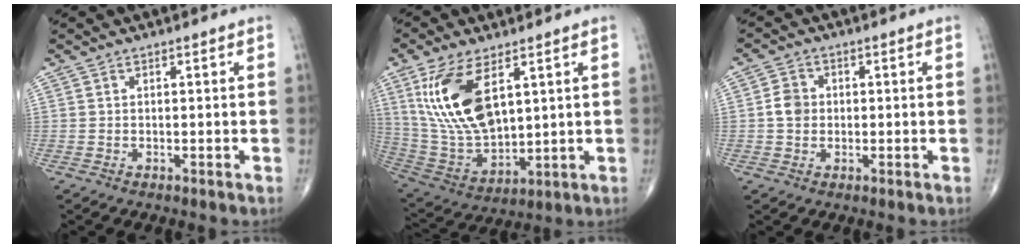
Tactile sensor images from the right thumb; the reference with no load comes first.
{"total": 17.0, "force": [6.4, 8.2, 13.5], "torque": [-0.258, -0.025, 0.139]}
{"total": 3.8, "force": [0.0, 3.3, 2.0], "torque": [-0.026, 0.005, -0.007]}